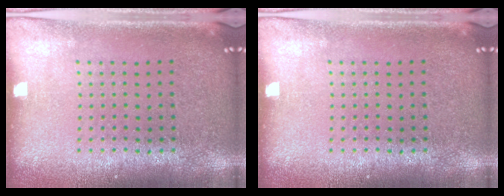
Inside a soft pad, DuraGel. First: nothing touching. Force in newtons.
{"total": 0.0}